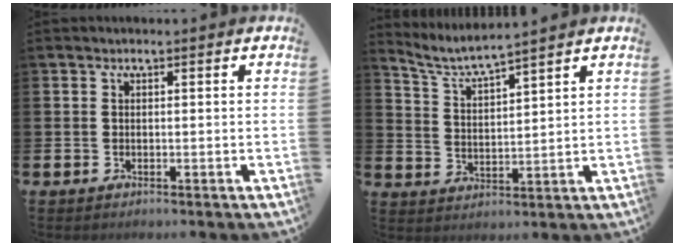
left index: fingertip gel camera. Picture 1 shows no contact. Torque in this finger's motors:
{"motor_torque": [-0.06, -0.79, -0.10, 0.00]}